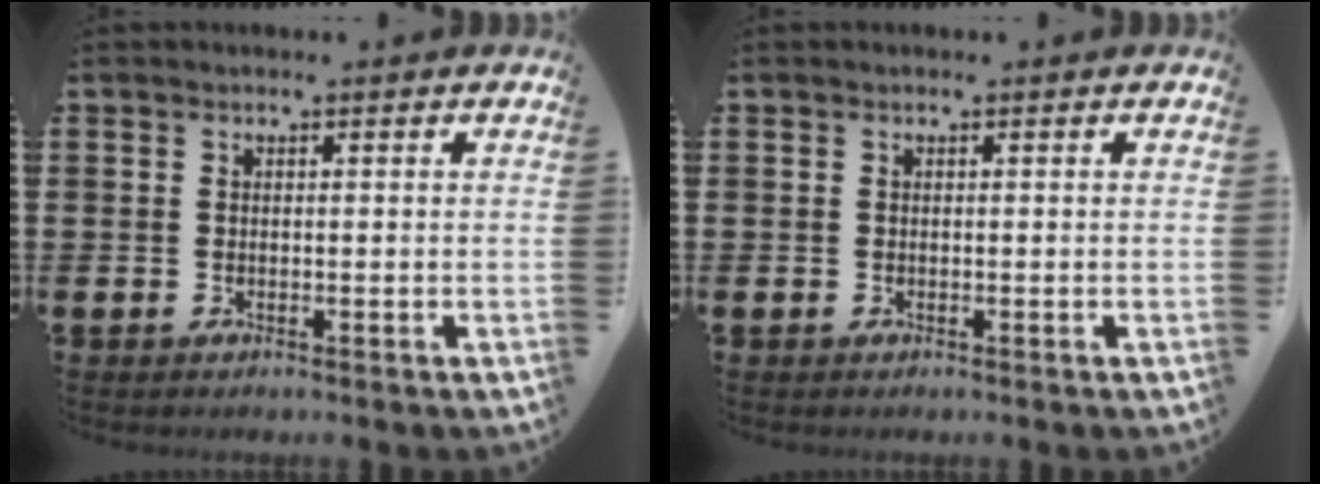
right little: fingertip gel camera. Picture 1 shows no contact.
{"total": 0.0}